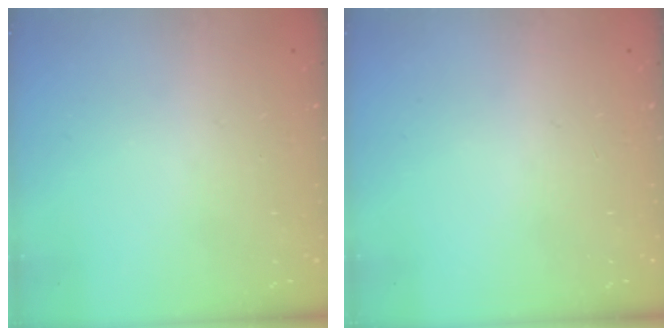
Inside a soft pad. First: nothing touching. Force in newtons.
{"total": 0.0}